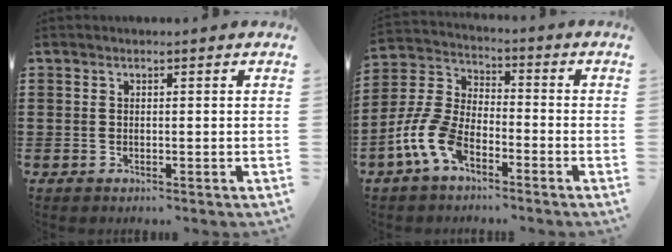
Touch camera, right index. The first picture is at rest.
{"total": 8.5, "force": [-4.9, 4.2, 5.6], "torque": [-0.167, -0.012, -0.107]}